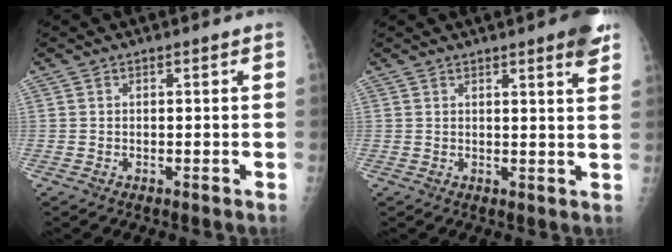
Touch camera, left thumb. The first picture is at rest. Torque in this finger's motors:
{"motor_torque": [1.00, 0.41, 0.50, -0.57, 0.01]}